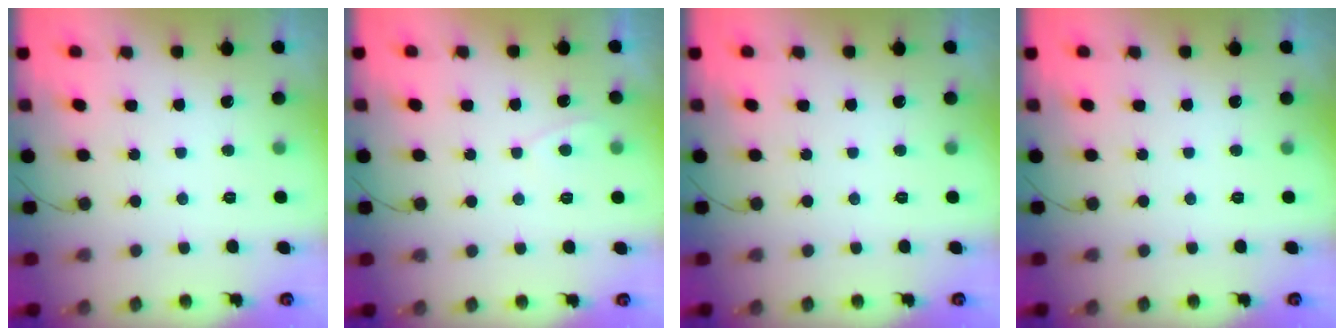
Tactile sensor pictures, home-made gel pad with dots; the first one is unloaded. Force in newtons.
{"total": 2.3, "press": 2.3, "slide": 0.2}
{"total": 0.0}
{"total": 0.0}